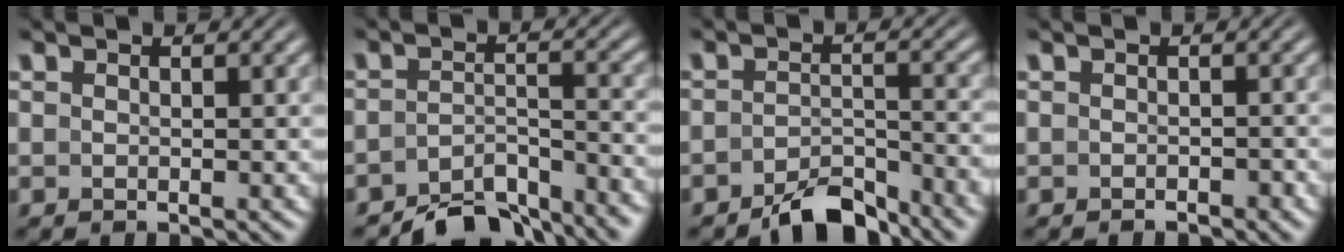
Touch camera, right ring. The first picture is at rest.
{"total": 6.2, "force": [-5.7, 1.4, 1.9], "torque": [-0.023, -0.013, -0.092]}
{"total": 4.5, "force": [-4.2, 0.9, 1.6], "torque": [-0.019, -0.004, -0.072]}
{"total": 1.1, "force": [-1.1, 0.0, 0.1], "torque": [0.002, -0.003, -0.015]}